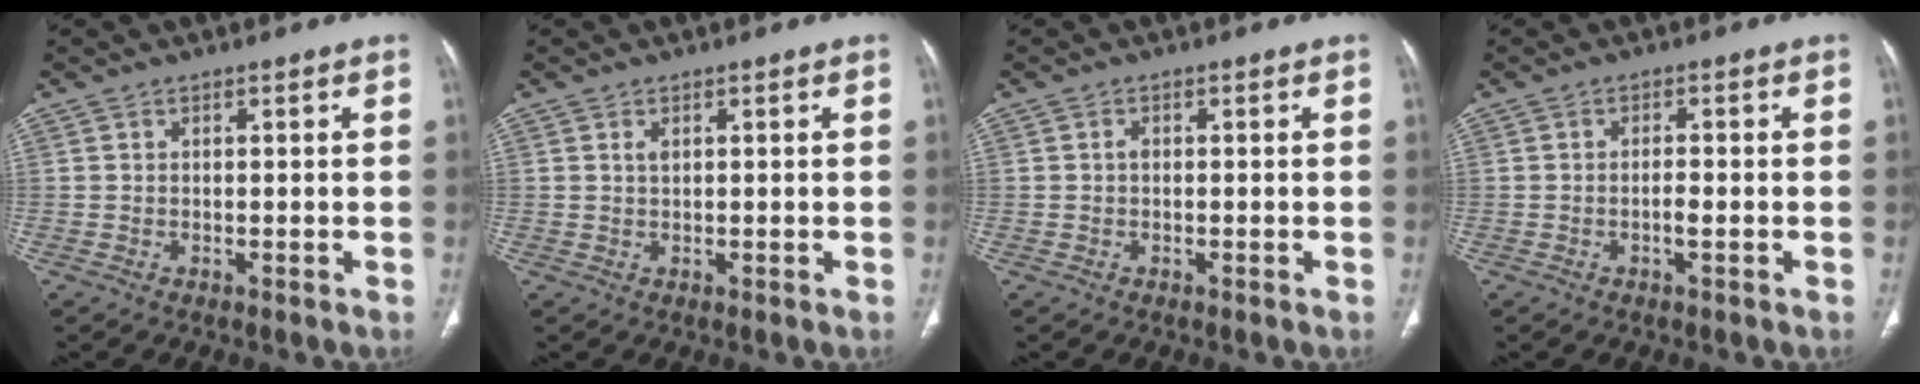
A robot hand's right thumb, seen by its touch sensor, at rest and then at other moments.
{"total": 0.9, "force": [0.5, 0.5, 0.6], "torque": [-0.005, -0.001, 0.009]}
{"total": 0.7, "force": [0.0, 0.5, 0.5], "torque": [-0.002, 0.002, -0.005]}
{"total": 2.0, "force": [-0.7, 0.5, 1.8], "torque": [-0.035, 0.001, -0.013]}